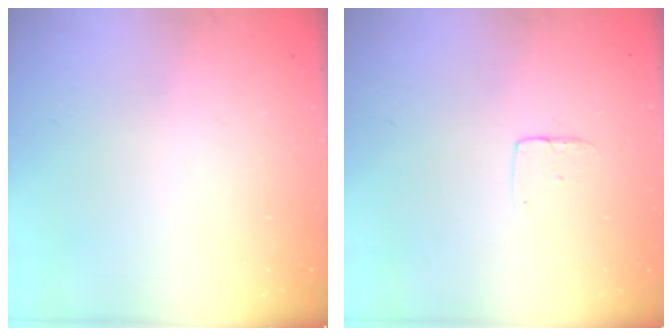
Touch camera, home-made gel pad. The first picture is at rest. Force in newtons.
{"total": 3.6, "press": 3.6, "slide": 0.3}